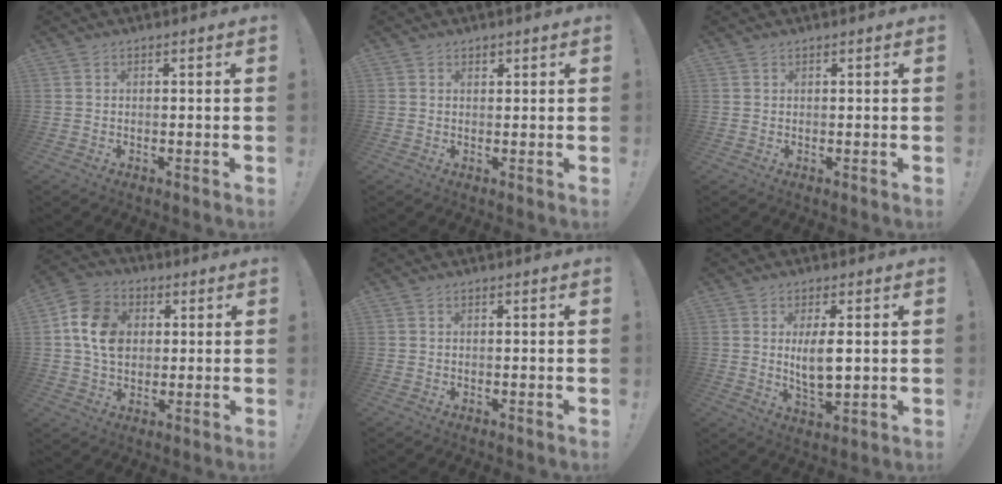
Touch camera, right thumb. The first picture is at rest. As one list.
[{"total": 1.0, "force": [0.8, 0.6, 0.1], "torque": [0.010, -0.007, 0.012]}, {"total": 0.0}, {"total": 12.9, "force": [2.4, 10.2, 7.5], "torque": [-0.126, 0.010, 0.048]}, {"total": 0.0}, {"total": 7.7, "force": [1.4, 3.0, 7.0], "torque": [-0.124, -0.018, 0.015]}]